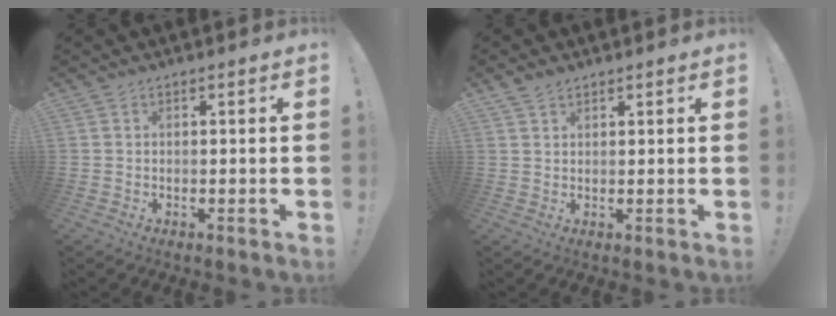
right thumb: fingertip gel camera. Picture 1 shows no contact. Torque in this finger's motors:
{"motor_torque": [0.00, 0.01, 0.34, 0.22, 0.12]}